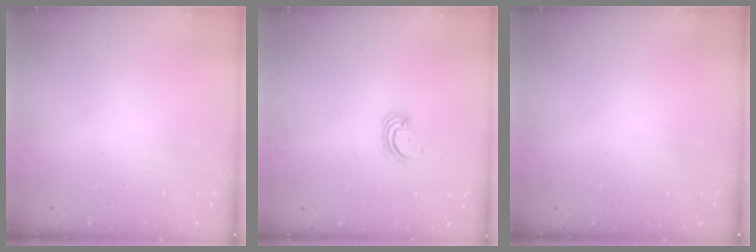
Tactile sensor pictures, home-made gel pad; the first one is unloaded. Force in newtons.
{"total": 3.2, "press": 3.2, "slide": 0.2}
{"total": 0.0}